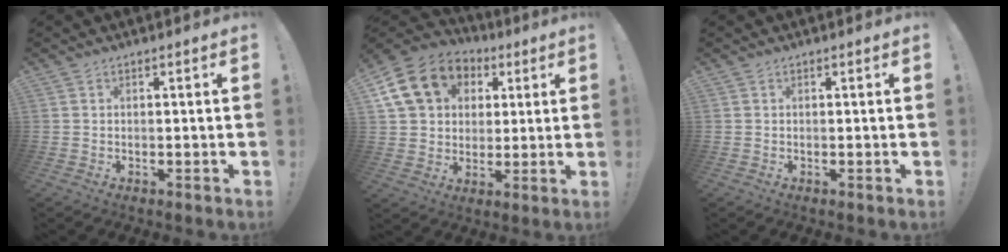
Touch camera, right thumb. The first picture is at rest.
{"total": 17.7, "force": [6.5, 14.0, 8.5], "torque": [-0.127, -0.017, 0.137]}
{"total": 0.0}